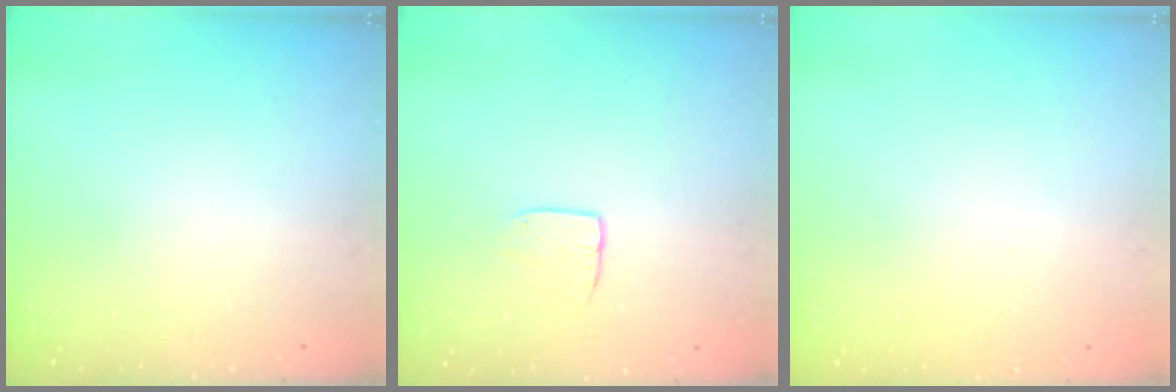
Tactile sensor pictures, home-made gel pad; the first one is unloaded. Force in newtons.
{"total": 6.7, "press": 6.7, "slide": 0.5}
{"total": 0.0}